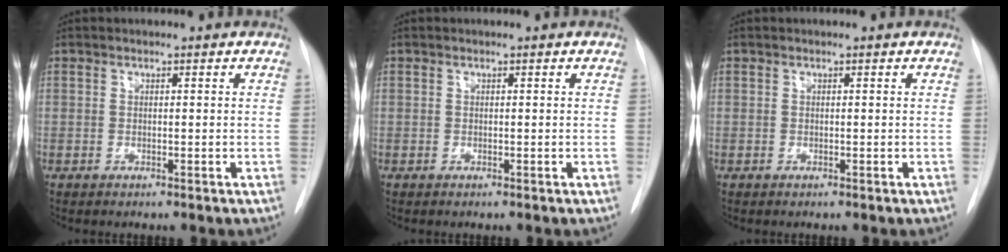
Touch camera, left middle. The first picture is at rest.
{"total": 0.0}
{"total": 0.0}